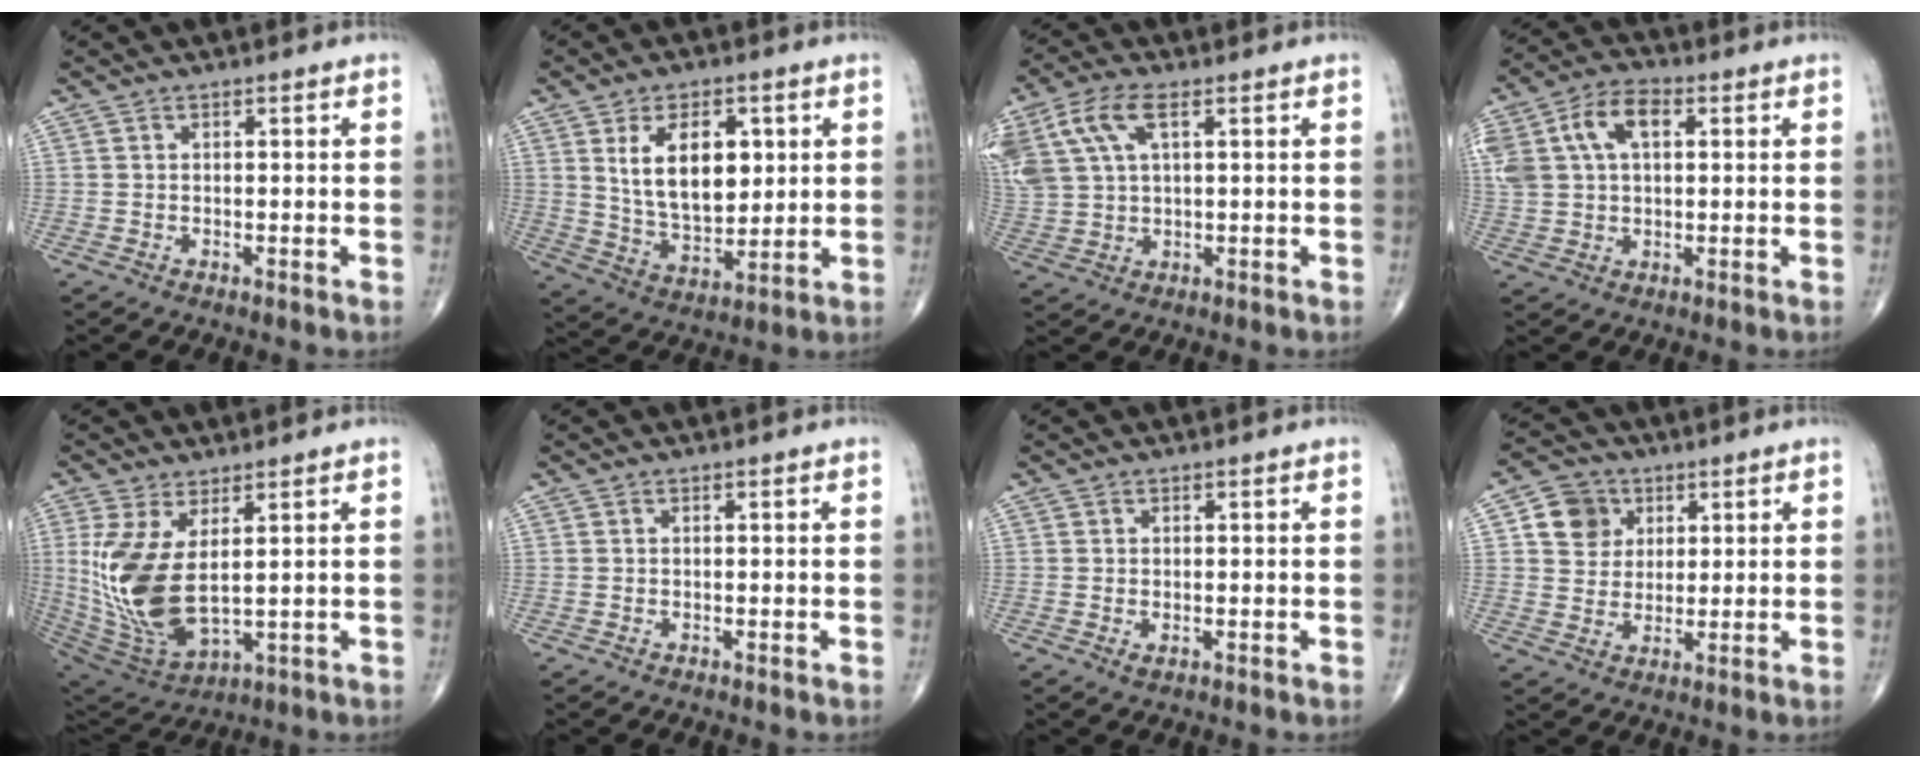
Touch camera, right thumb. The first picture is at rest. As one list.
[{"total": 13.6, "force": [3.6, 7.8, 10.6], "torque": [-0.151, -0.022, 0.074]}, {"total": 12.8, "force": [5.1, 6.5, 9.8], "torque": [-0.239, 0.011, 0.101]}, {"total": 14.8, "force": [4.2, 9.4, 10.5], "torque": [-0.235, 0.023, 0.076]}, {"total": 15.1, "force": [2.2, 6.9, 13.2], "torque": [-0.286, -0.029, 0.065]}, {"total": 0.0}, {"total": 1.0, "force": [-0.2, 0.6, 0.8], "torque": [-0.015, -0.003, -0.002]}, {"total": 7.5, "force": [2.6, 6.6, 2.5], "torque": [-0.014, -0.006, 0.045]}]